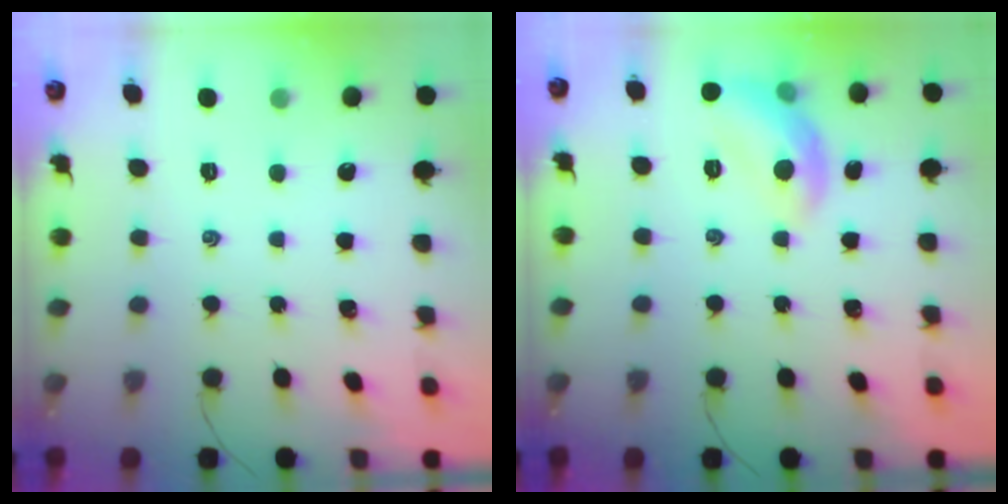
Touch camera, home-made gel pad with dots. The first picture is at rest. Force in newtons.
{"total": 10.1, "press": 10.1, "slide": 1.0}